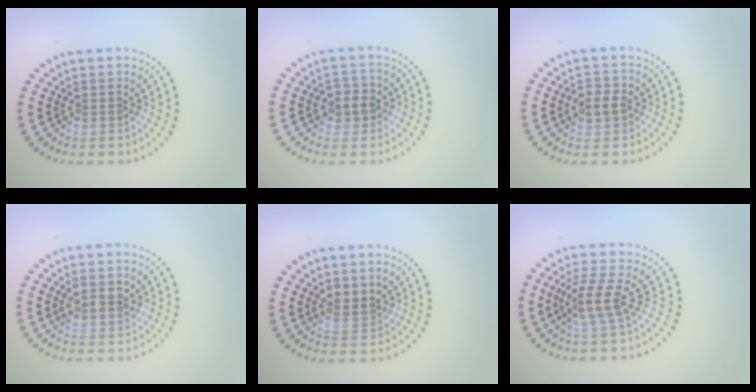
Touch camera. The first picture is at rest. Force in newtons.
{"total": 2.3, "press": 2.2, "slide": 0.6}
{"total": 2.6, "press": 2.5, "slide": 0.5}
{"total": 2.3, "press": 2.2, "slide": 0.8}
{"total": 2.4, "press": 2.2, "slide": 1.0}
{"total": 3.2, "press": 2.8, "slide": 1.5}